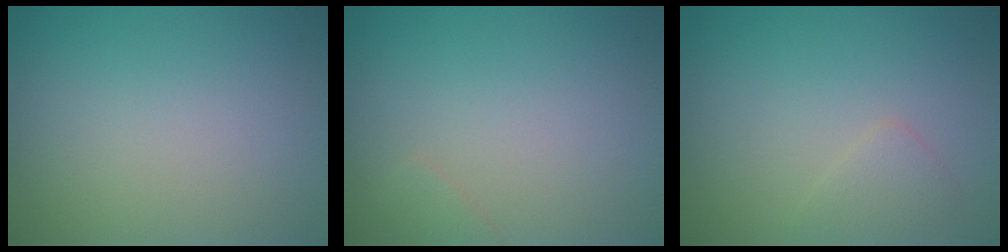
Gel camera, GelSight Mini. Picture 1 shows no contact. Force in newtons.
{"total": 0.6, "press": 0.6, "slide": 0.1}
{"total": 1.2, "press": 1.2, "slide": 0.1}